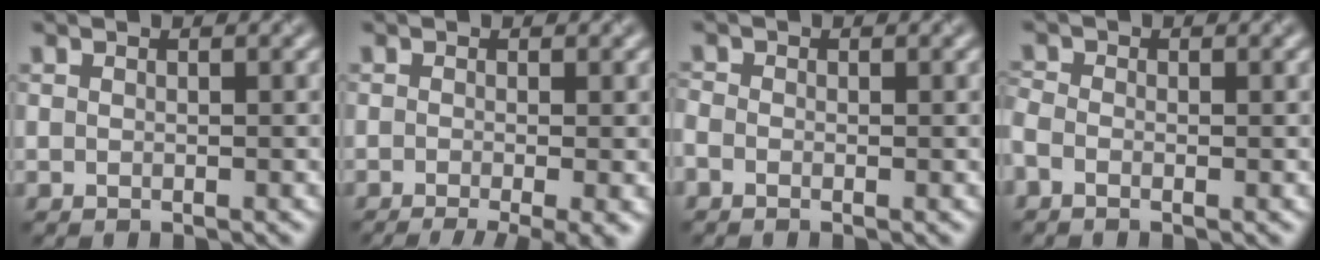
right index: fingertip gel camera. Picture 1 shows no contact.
{"total": 5.9, "force": [-2.6, 1.9, 4.9], "torque": [-0.053, -0.012, -0.034]}
{"total": 0.9, "force": [-0.5, 0.5, 0.6], "torque": [-0.017, -0.007, -0.008]}
{"total": 1.3, "force": [-0.7, 0.7, 0.9], "torque": [-0.028, -0.007, -0.016]}